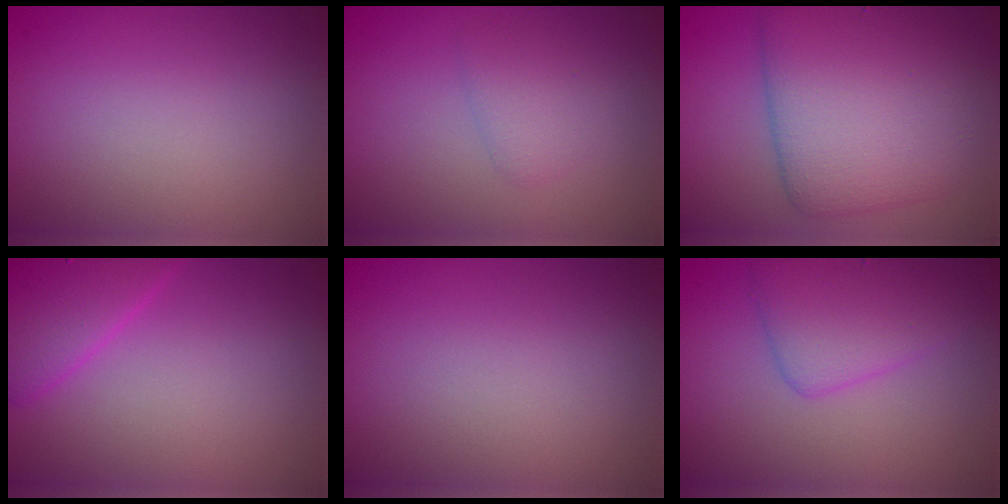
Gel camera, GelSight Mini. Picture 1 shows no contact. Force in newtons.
{"total": 1.8, "press": 1.8, "slide": 0.1}
{"total": 8.7, "press": 8.7, "slide": 0.2}
{"total": 4.2, "press": 4.2, "slide": 0.2}
{"total": 0.0}
{"total": 3.7, "press": 3.7, "slide": 0.1}